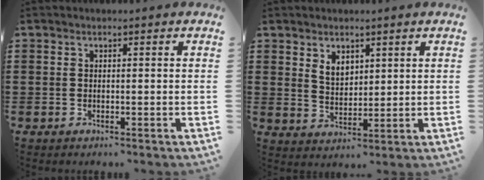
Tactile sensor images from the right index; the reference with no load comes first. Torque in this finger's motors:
{"motor_torque": [0.06, 0.06, 0.20, 0.05]}